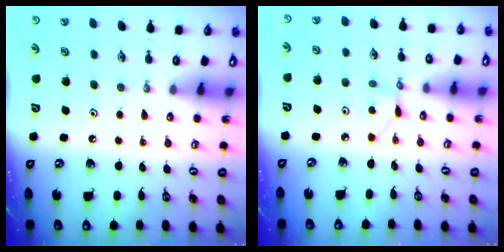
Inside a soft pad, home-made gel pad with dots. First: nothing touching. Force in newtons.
{"total": 1.9, "press": 1.9, "slide": 0.2}